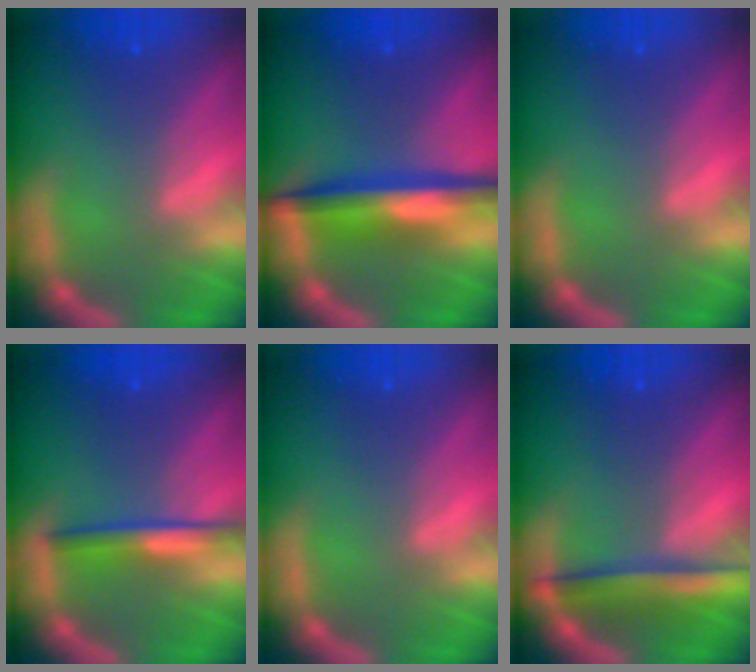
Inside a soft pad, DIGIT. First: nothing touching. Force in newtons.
{"total": 6.0}
{"total": 0.0}
{"total": 3.0}
{"total": 0.0}
{"total": 4.4}